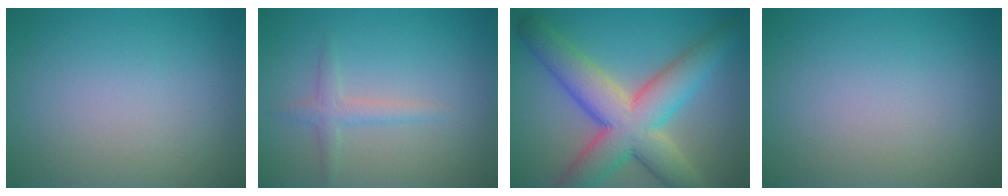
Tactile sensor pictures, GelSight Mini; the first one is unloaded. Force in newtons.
{"total": 1.7, "press": 1.7, "slide": 0.1}
{"total": 9.9, "press": 9.8, "slide": 0.5}
{"total": 0.0}